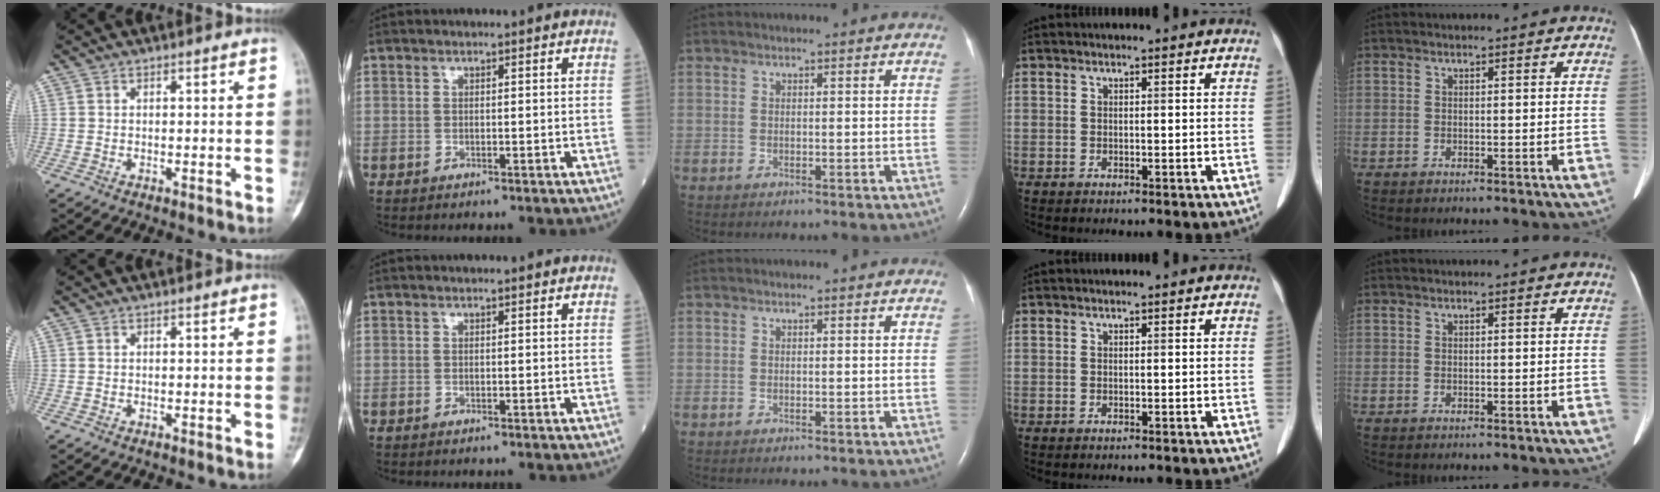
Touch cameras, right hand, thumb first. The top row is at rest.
{}